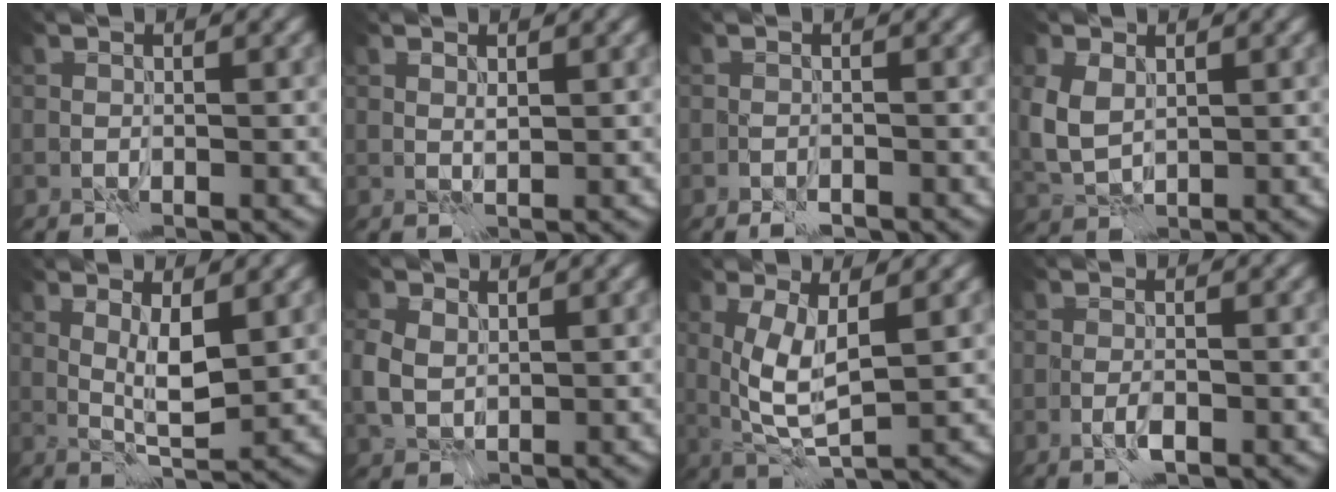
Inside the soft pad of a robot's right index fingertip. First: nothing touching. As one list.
[{"total": 0.7, "force": [0.6, 0.1, 0.3], "torque": [-0.007, -0.001, 0.012]}, {"total": 1.3, "force": [-1.0, 0.6, 0.7], "torque": [-0.012, -0.002, -0.018]}, {"total": 3.8, "force": [1.0, 2.7, 2.5], "torque": [-0.070, -0.002, 0.024]}, {"total": 3.3, "force": [1.1, 0.7, 3.0], "torque": [-0.055, -0.008, 0.023]}, {"total": 2.9, "force": [0.8, 2.2, 1.7], "torque": [-0.047, 0.001, 0.016]}, {"total": 5.0, "force": [1.1, 1.7, 4.6], "torque": [-0.098, -0.010, 0.026]}, {"total": 1.4, "force": [-0.6, 0.5, 1.2], "torque": [-0.026, -0.001, -0.013]}]